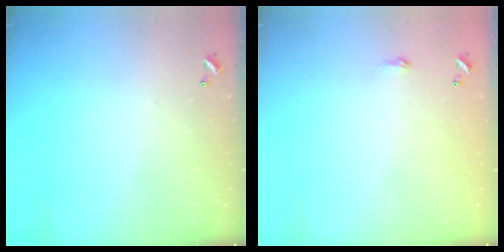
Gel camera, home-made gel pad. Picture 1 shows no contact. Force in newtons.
{"total": 1.8, "press": 1.8, "slide": 0.3}